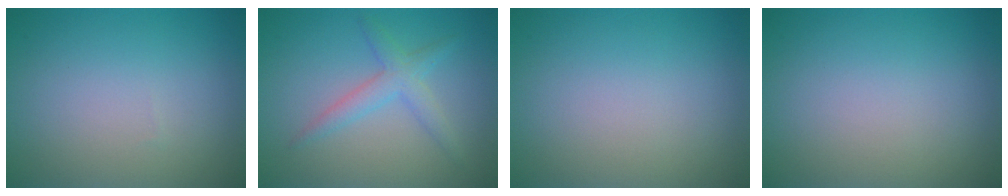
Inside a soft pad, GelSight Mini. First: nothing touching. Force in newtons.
{"total": 2.5, "press": 2.5, "slide": 0.1}
{"total": 0.0}
{"total": 0.0}